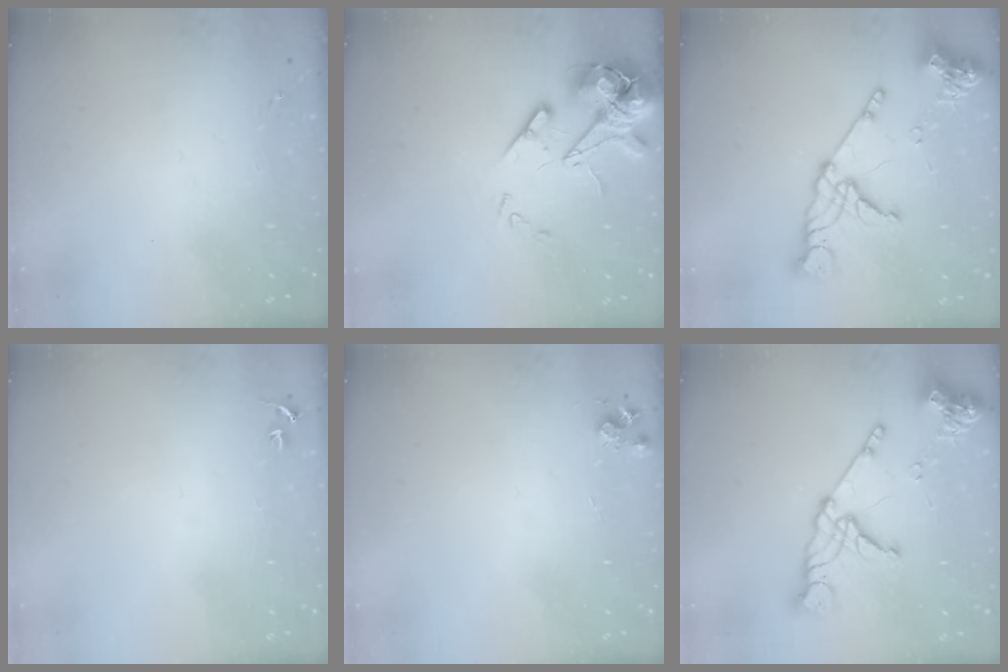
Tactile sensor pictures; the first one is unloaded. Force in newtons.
{"total": 13.7, "press": 13.5, "slide": 2.2}
{"total": 16.8, "press": 16.7, "slide": 1.3}
{"total": 2.3, "press": 2.3, "slide": 0.2}
{"total": 5.7, "press": 5.7, "slide": 0.7}
{"total": 16.8, "press": 16.7, "slide": 1.3}